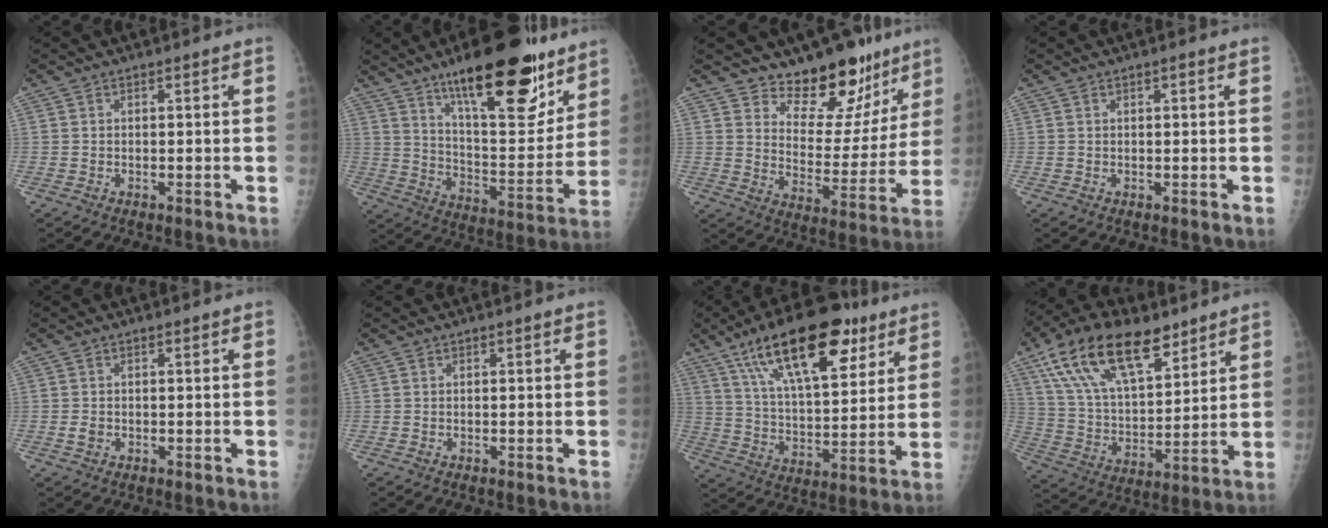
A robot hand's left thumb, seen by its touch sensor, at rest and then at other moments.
{"total": 24.5, "force": [16.0, 8.0, 16.8], "torque": [-0.207, -0.076, 0.252]}
{"total": 15.1, "force": [12.0, 7.2, 5.6], "torque": [-0.019, -0.097, 0.177]}
{"total": 0.7, "force": [0.3, 0.2, 0.5], "torque": [-0.008, 0.001, 0.005]}
{"total": 1.4, "force": [-0.3, 1.1, 0.8], "torque": [-0.013, 0.000, -0.003]}
{"total": 0.0}
{"total": 22.8, "force": [12.9, 9.3, 16.4], "torque": [-0.240, -0.031, 0.218]}
{"total": 20.8, "force": [12.4, 9.8, 13.5], "torque": [-0.219, -0.033, 0.231]}